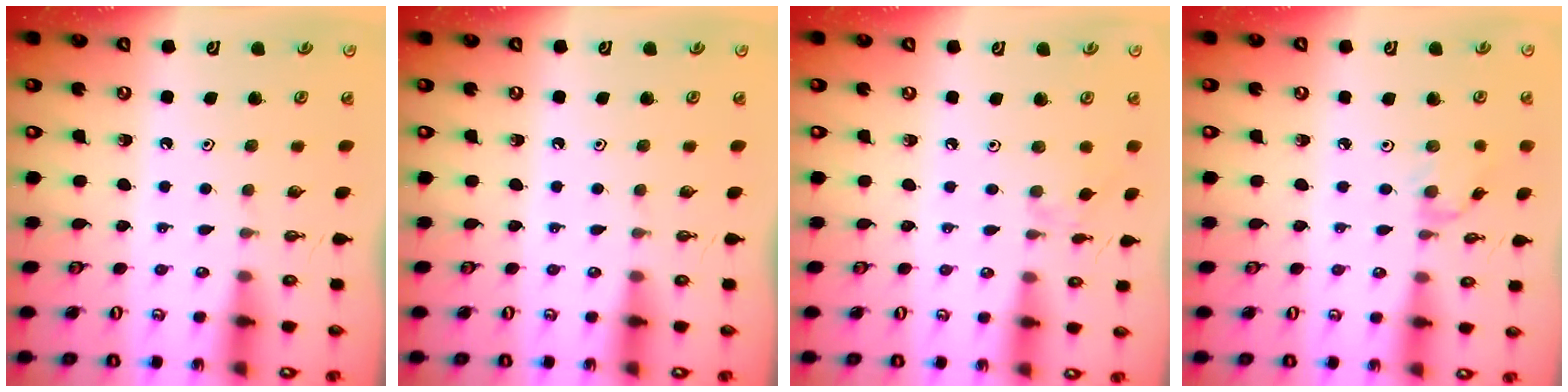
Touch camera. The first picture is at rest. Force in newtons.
{"total": 0.0}
{"total": 1.2, "press": 1.2, "slide": 0.3}
{"total": 0.6, "press": 0.5, "slide": 0.3}